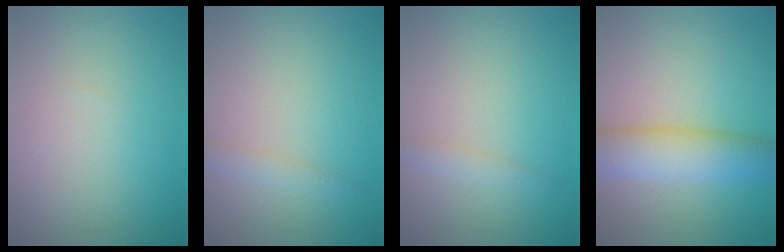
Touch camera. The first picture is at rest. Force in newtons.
{"total": 1.2, "press": 1.2, "slide": 0.0}
{"total": 1.0, "press": 1.0, "slide": 0.0}
{"total": 5.5, "press": 5.5, "slide": 0.2}